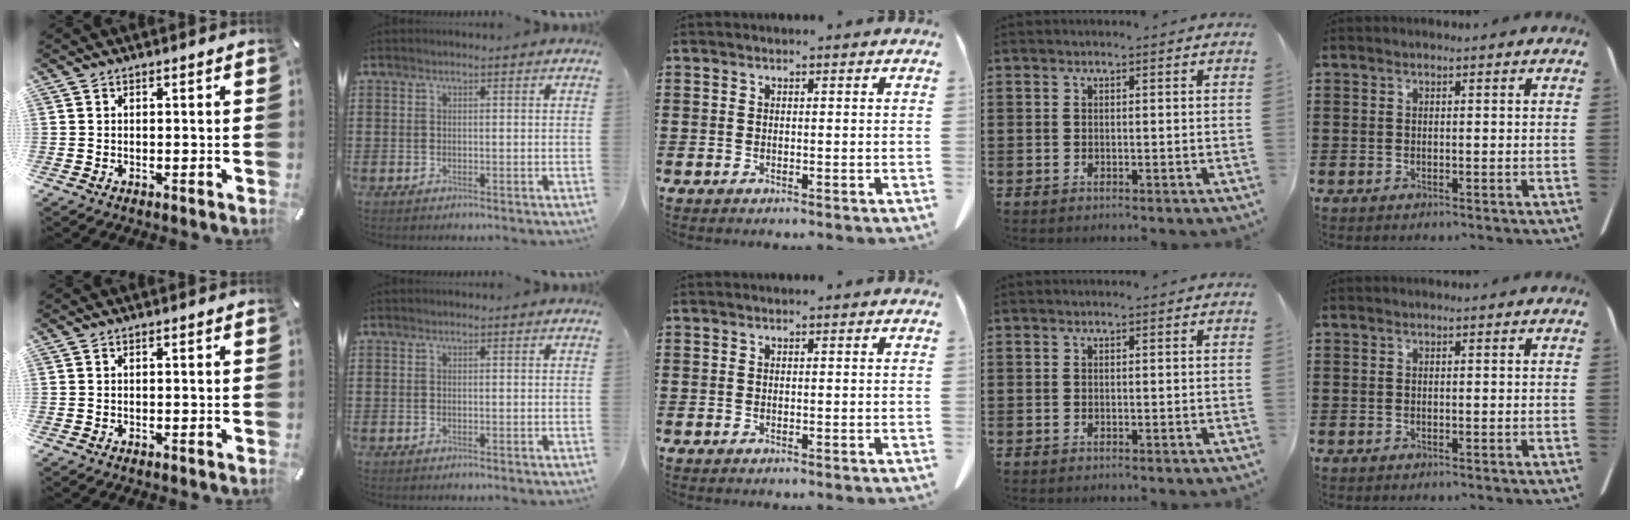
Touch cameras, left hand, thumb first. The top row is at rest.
{}